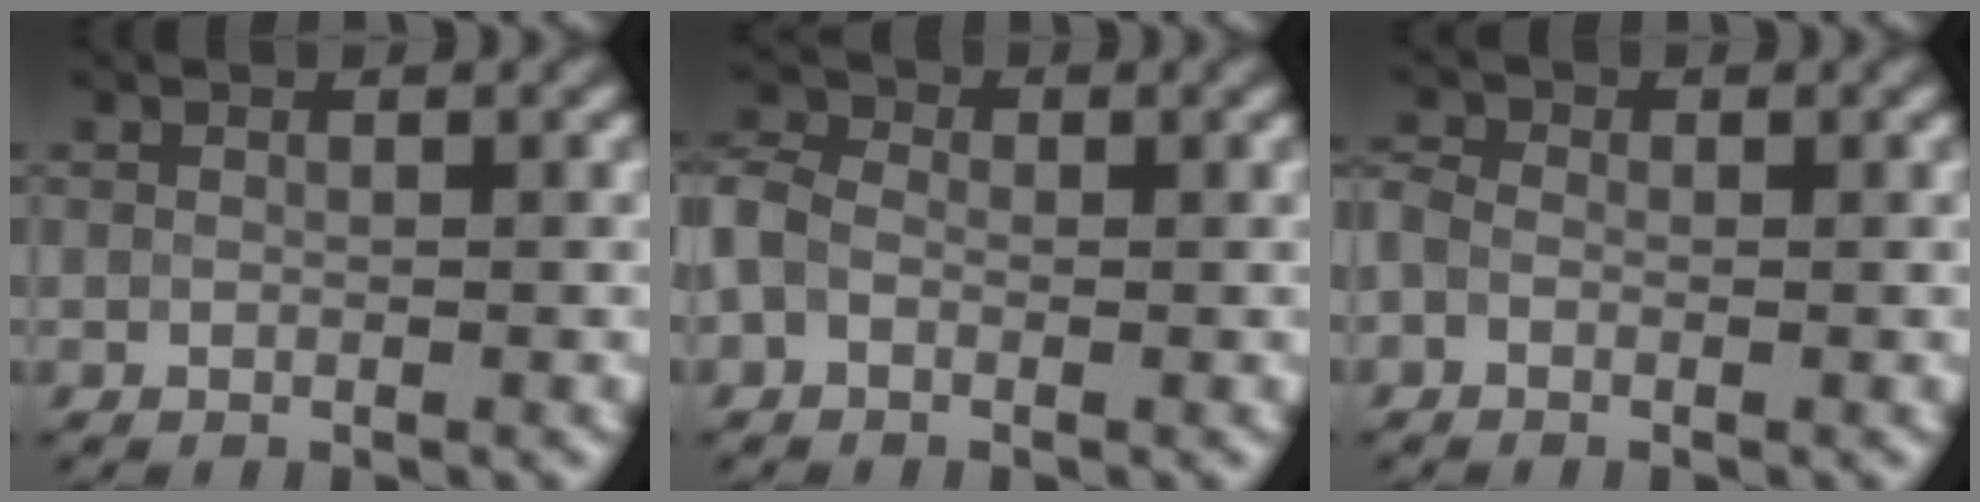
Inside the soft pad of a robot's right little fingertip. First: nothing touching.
{"total": 2.5, "force": [-0.7, 1.9, 1.4], "torque": [-0.027, 0.009, -0.028]}
{"total": 1.2, "force": [-0.6, 0.9, 0.6], "torque": [-0.006, 0.005, -0.021]}